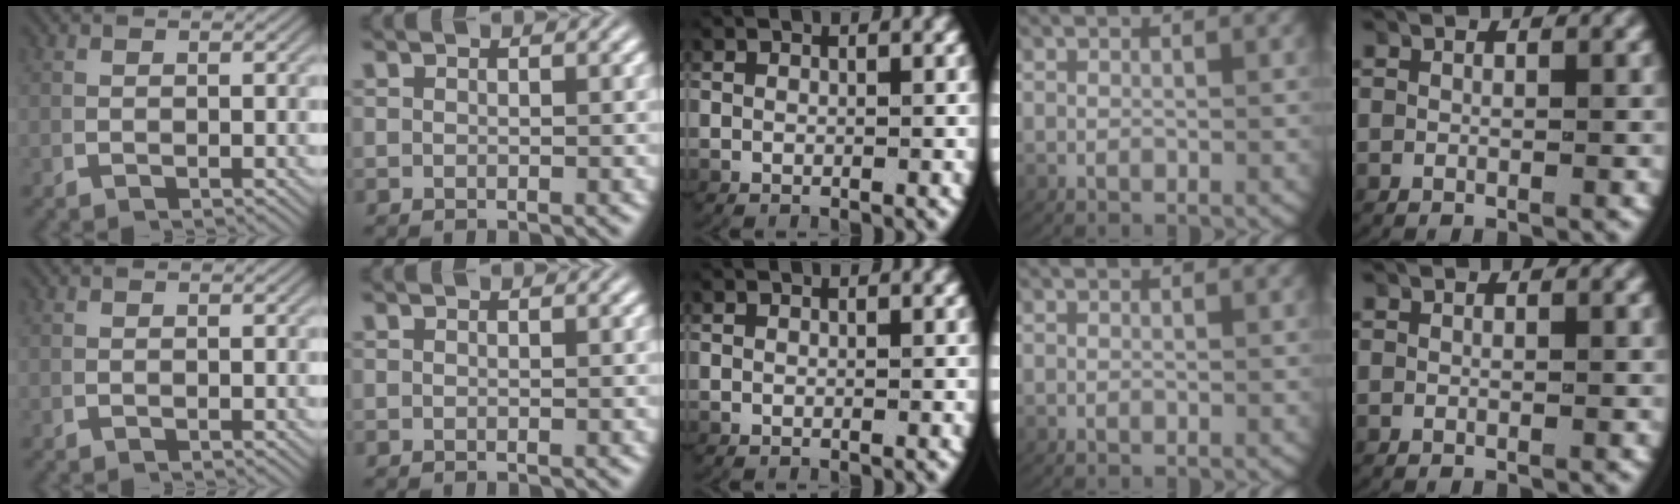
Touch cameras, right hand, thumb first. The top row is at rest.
{}